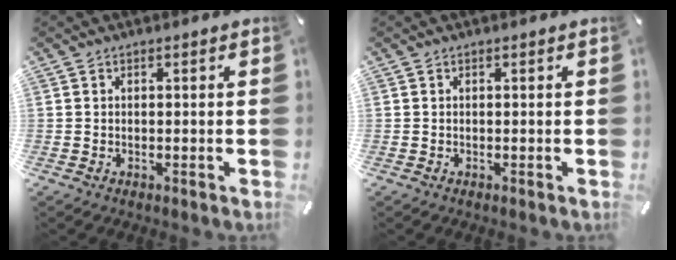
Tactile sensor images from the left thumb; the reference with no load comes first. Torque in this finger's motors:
{"motor_torque": [-0.32, -0.30, -0.16, -0.02, 0.07]}